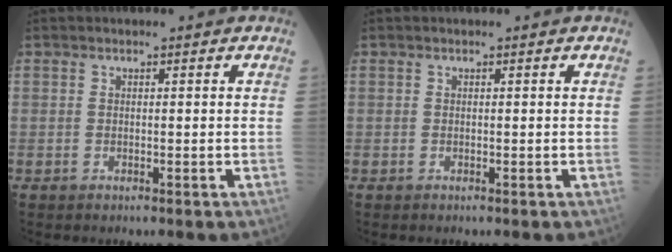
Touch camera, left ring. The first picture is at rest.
{"total": 0.0}